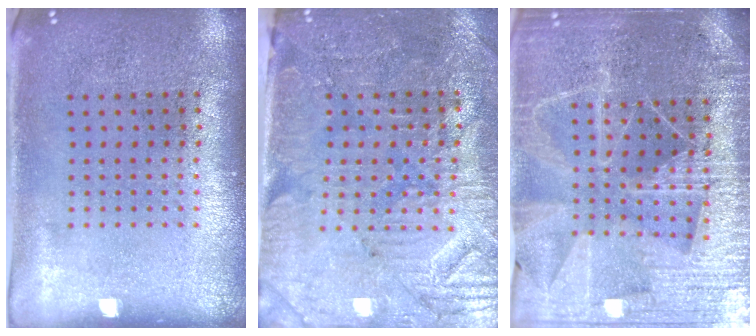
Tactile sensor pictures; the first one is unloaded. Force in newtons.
{"total": 3.7, "press": 3.5, "slide": 1.4}
{"total": 5.0, "press": 4.6, "slide": 2.1}